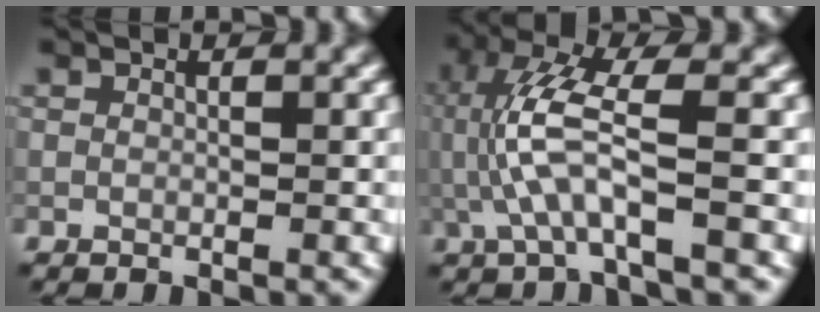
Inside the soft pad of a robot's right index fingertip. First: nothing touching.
{"total": 5.6, "force": [-0.7, 1.2, 5.4], "torque": [-0.127, 0.011, -0.013]}